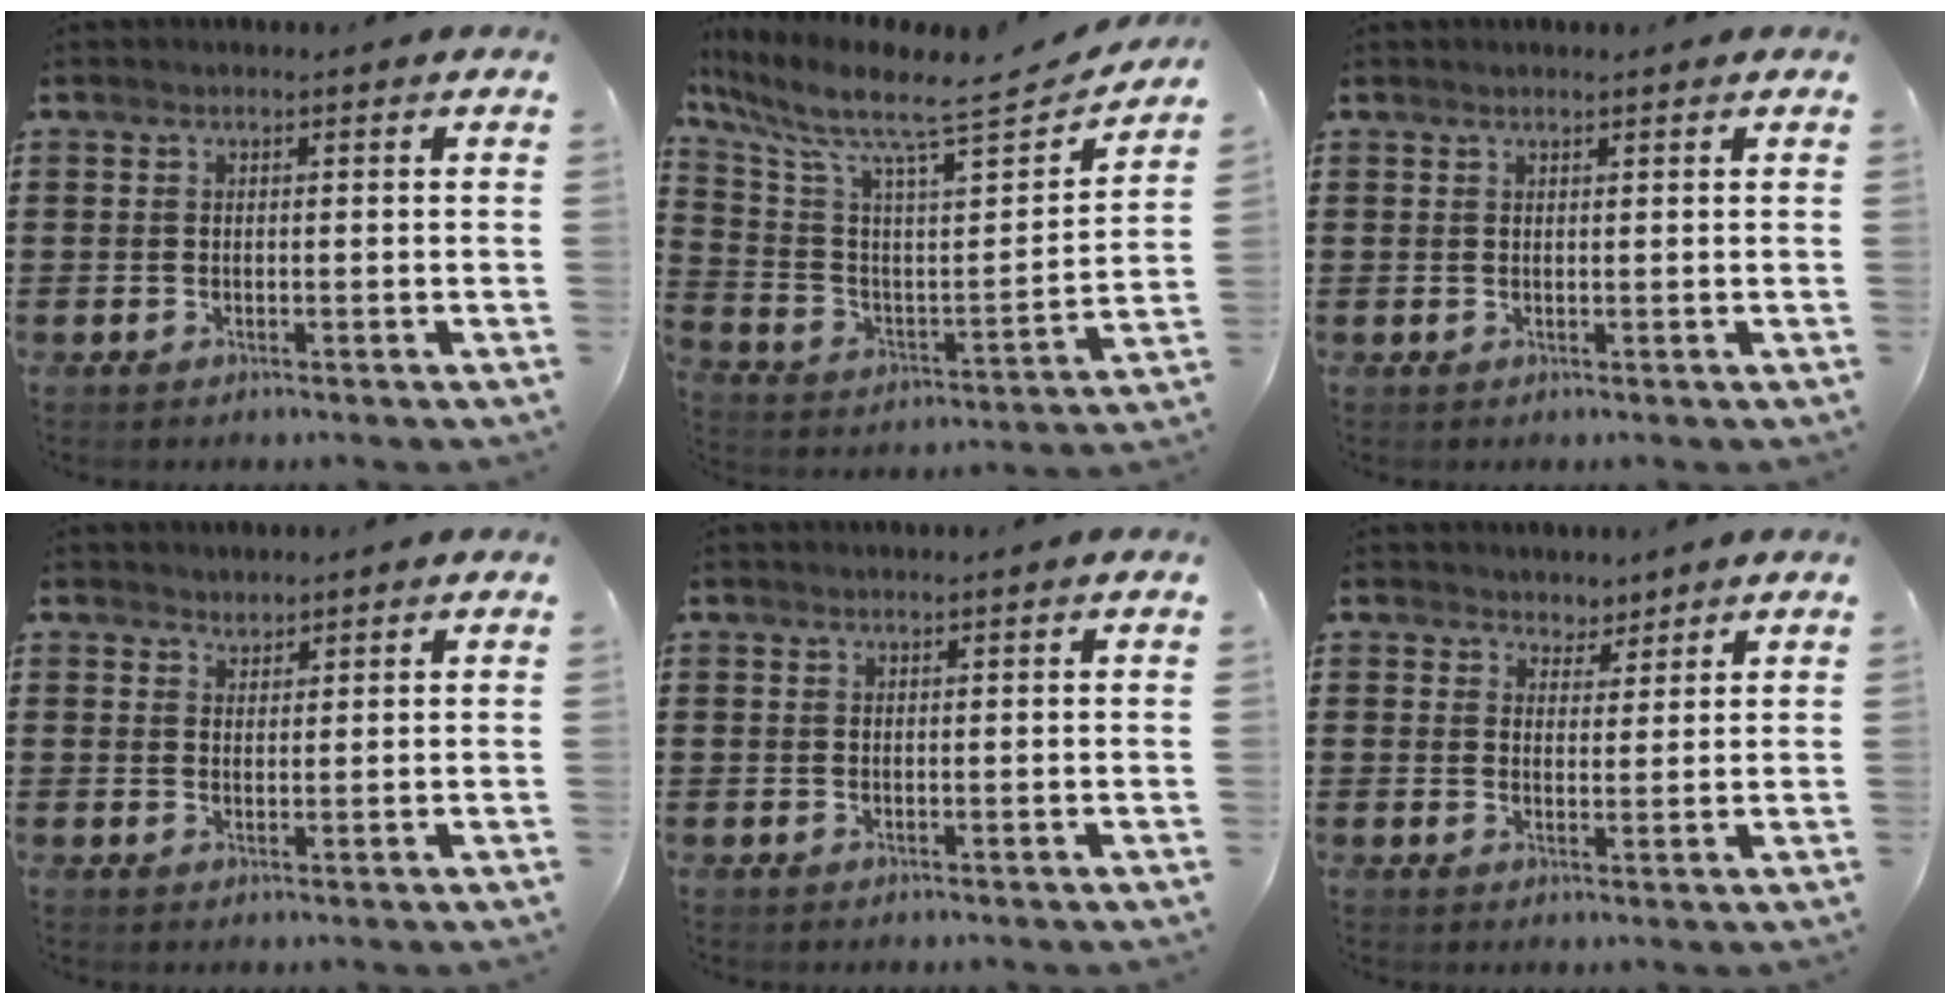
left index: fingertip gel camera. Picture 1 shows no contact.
{"total": 9.5, "force": [7.7, 1.3, 5.4], "torque": [-0.131, -0.063, 0.116]}
{"total": 0.7, "force": [0.6, 0.0, 0.3], "torque": [-0.007, -0.001, 0.012]}
{"total": 1.5, "force": [1.4, 0.4, -0.3], "torque": [0.002, 0.002, 0.029]}
{"total": 0.5, "force": [0.4, -0.2, 0.3], "torque": [-0.005, -0.003, 0.009]}
{"total": 3.0, "force": [2.6, 1.4, -0.4], "torque": [-0.006, 0.002, 0.049]}